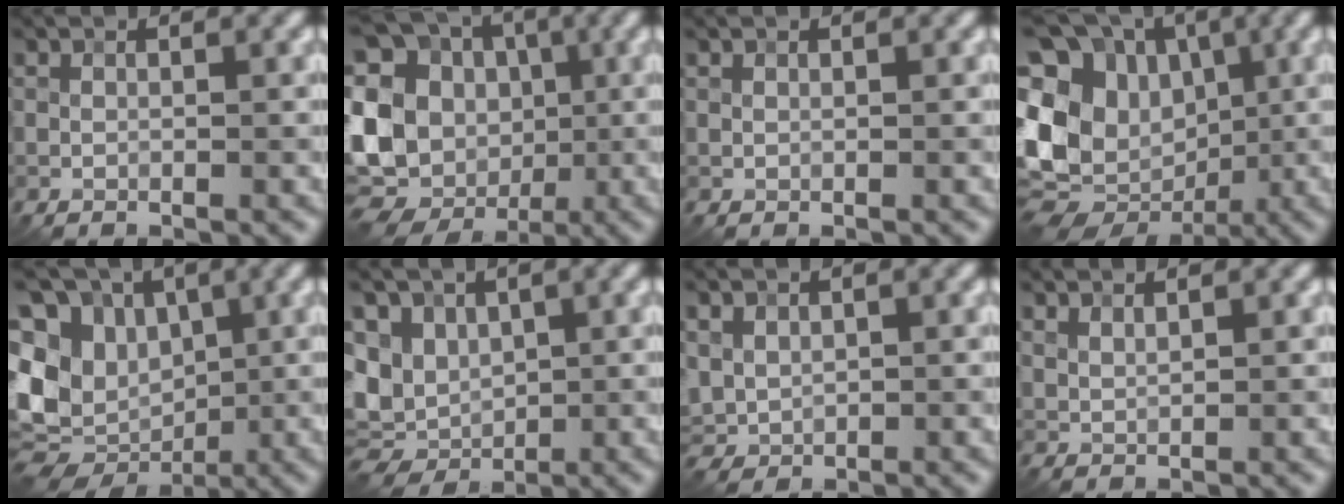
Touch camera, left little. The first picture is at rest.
{"total": 15.0, "force": [-3.1, 12.6, 7.4], "torque": [-0.145, 0.005, -0.061]}
{"total": 0.0}
{"total": 15.3, "force": [-1.2, 12.8, 8.2], "torque": [-0.161, 0.015, -0.041]}
{"total": 12.5, "force": [-0.3, 10.4, 7.0], "torque": [-0.136, 0.012, -0.012]}
{"total": 6.2, "force": [-0.1, 5.1, 3.6], "torque": [-0.049, 0.002, 0.003]}
{"total": 3.0, "force": [0.6, 2.4, 1.7], "torque": [-0.042, 0.000, 0.019]}
{"total": 1.4, "force": [1.4, 0.2, 0.3], "torque": [-0.015, 0.001, 0.031]}